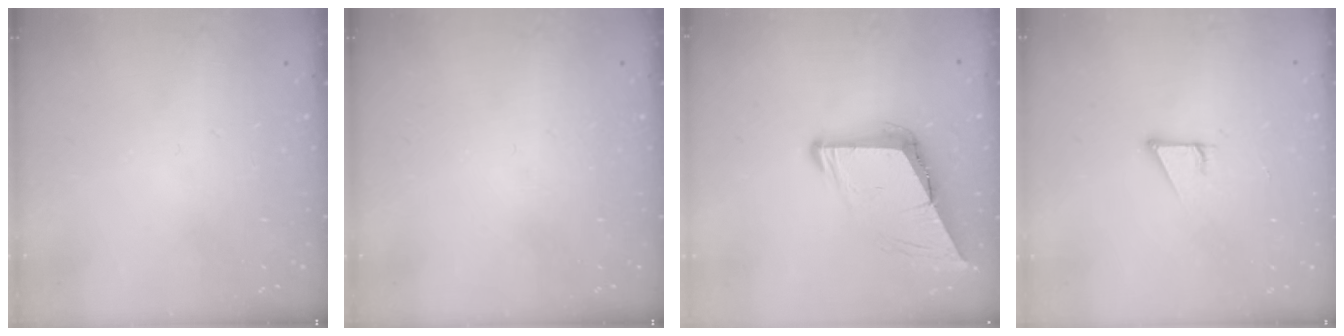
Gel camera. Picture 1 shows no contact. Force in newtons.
{"total": 0.0}
{"total": 9.1, "press": 9.1, "slide": 0.7}
{"total": 2.8, "press": 2.8, "slide": 0.1}